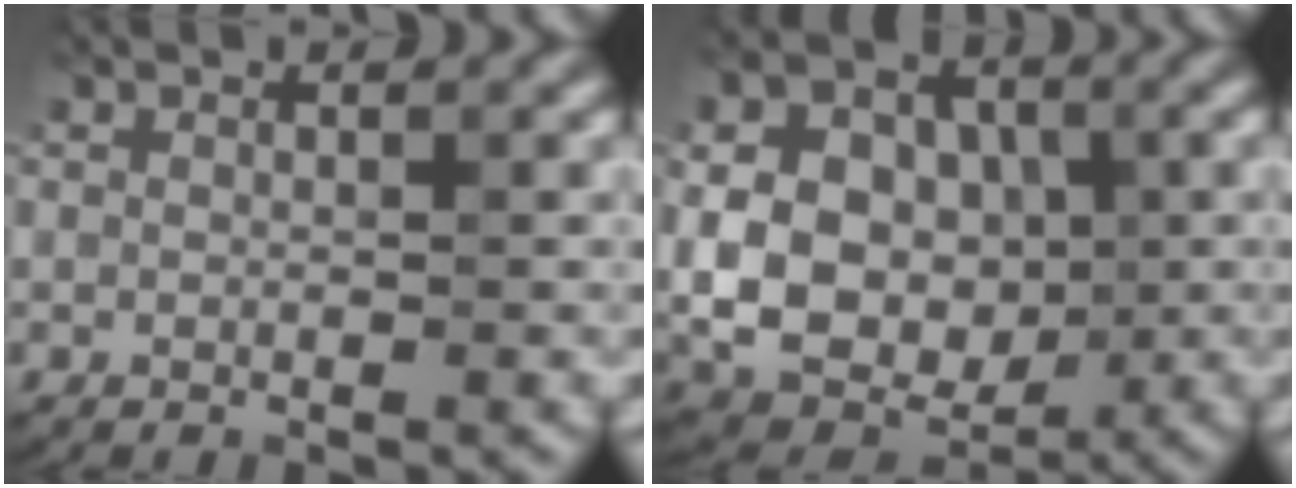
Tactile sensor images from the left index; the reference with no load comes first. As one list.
[{"total": 10.2, "force": [0.1, 7.7, 6.7], "torque": [-0.110, -0.002, -0.004]}]